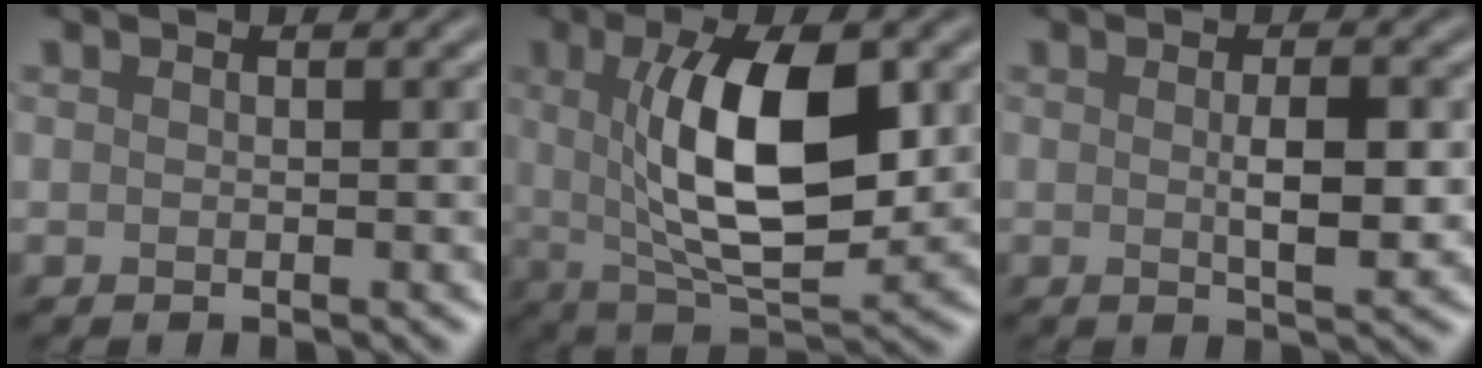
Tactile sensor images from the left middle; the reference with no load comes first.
{"total": 10.1, "force": [1.6, 3.7, 9.3], "torque": [-0.149, -0.004, 0.029]}
{"total": 3.4, "force": [0.1, 0.9, 3.2], "torque": [-0.056, -0.003, 0.003]}